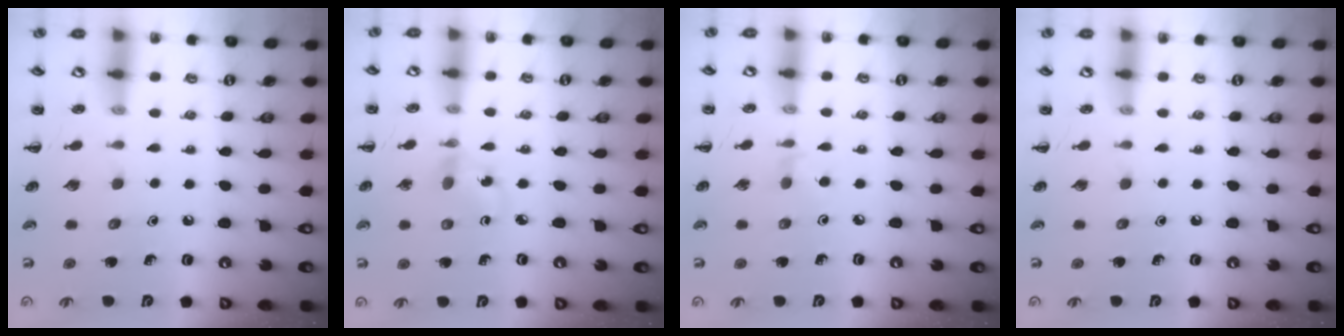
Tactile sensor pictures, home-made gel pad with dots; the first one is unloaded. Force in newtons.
{"total": 3.3, "press": 3.0, "slide": 1.2}
{"total": 2.2, "press": 2.0, "slide": 0.8}
{"total": 0.0}